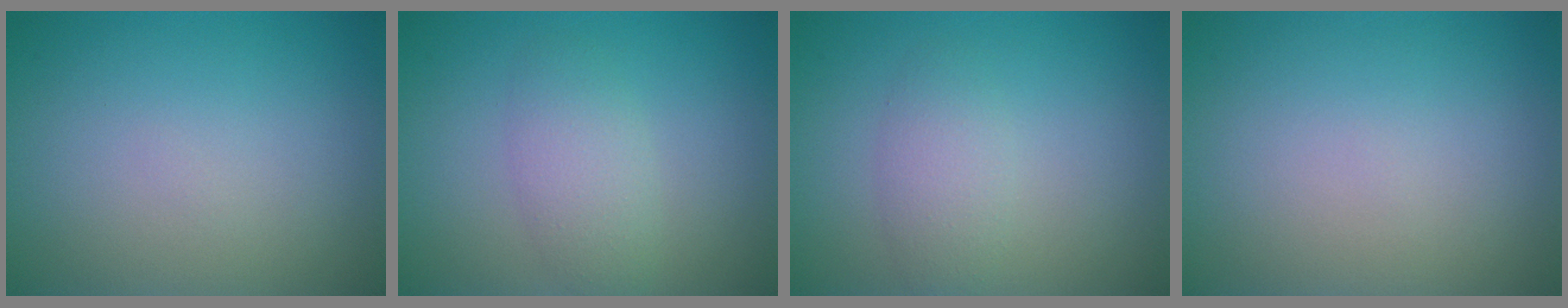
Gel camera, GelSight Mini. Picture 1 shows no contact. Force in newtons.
{"total": 2.7, "press": 2.7, "slide": 0.1}
{"total": 2.1, "press": 2.1, "slide": 0.1}
{"total": 0.0}